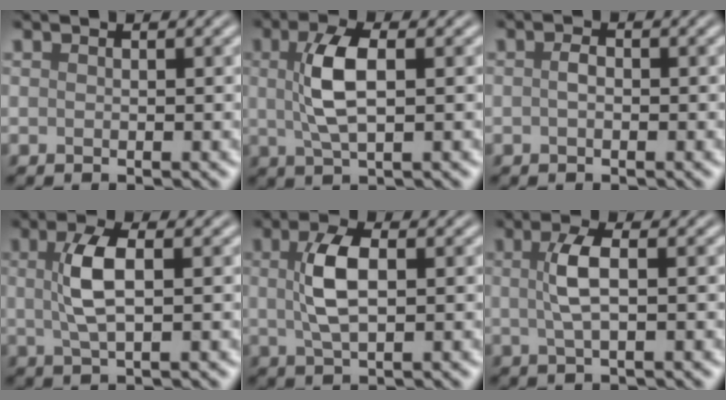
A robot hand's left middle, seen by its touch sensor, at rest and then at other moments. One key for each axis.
{"total": 4.6, "fx": 0.7, "fy": 1.7, "fz": 4.2, "tx": -0.094, "ty": 0.009, "tz": 0.012}
{"total": 1.2, "fx": -0.2, "fy": 0.7, "fz": 0.9, "tx": -0.021, "ty": 0.003, "tz": -0.005}
{"total": 3.9, "fx": 0.6, "fy": 1.3, "fz": 3.7, "tx": -0.085, "ty": 0.008, "tz": 0.011}
{"total": 4.4, "fx": 0.7, "fy": 1.9, "fz": 3.9, "tx": -0.088, "ty": 0.008, "tz": 0.011}
{"total": 3.0, "fx": 0.4, "fy": 0.8, "fz": 2.9, "tx": -0.065, "ty": 0.008, "tz": 0.006}